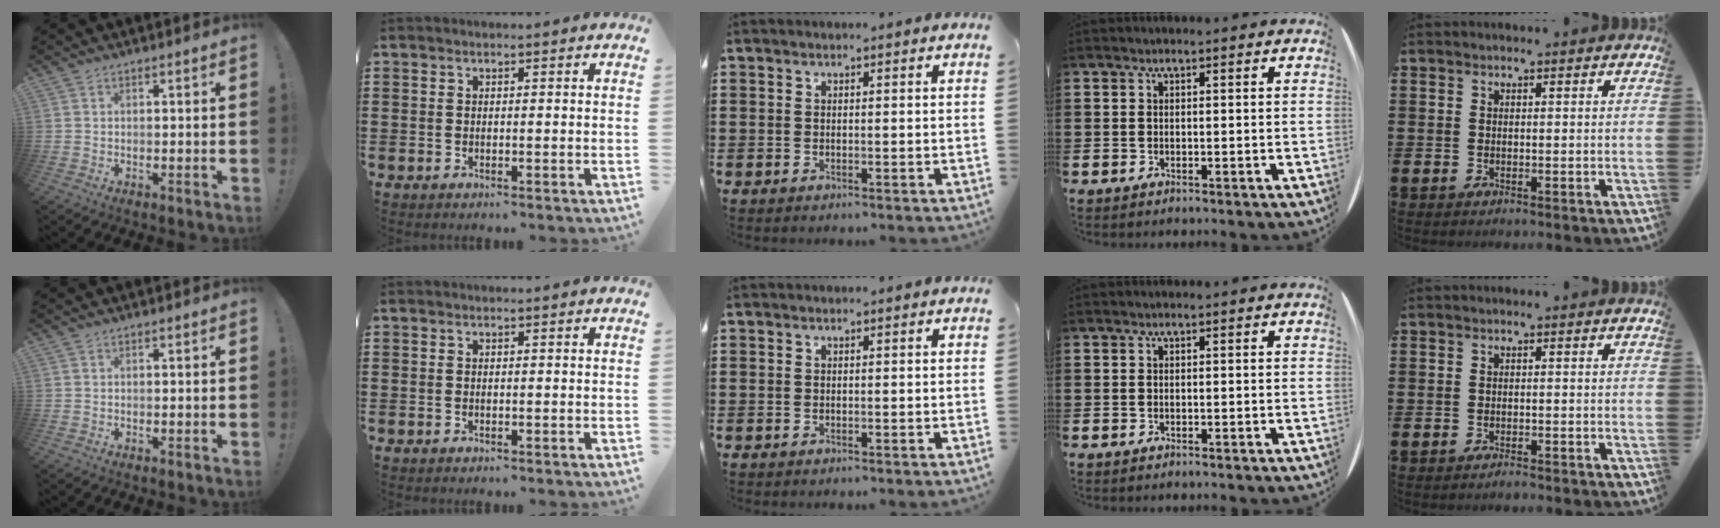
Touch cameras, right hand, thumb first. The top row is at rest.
{"little": {"total": 0.9, "force": [-0.8, 0.0, 0.2], "torque": [0.003, -0.007, -0.018]}}